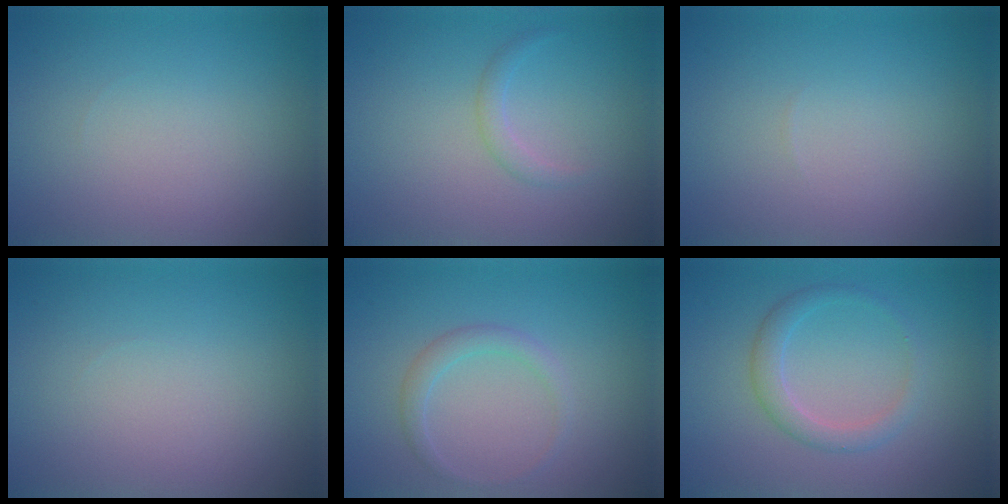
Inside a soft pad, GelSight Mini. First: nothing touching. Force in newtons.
{"total": 1.0, "press": 1.0, "slide": 0.1}
{"total": 0.0}
{"total": 0.0}
{"total": 1.6, "press": 1.6, "slide": 0.1}
{"total": 2.1, "press": 2.1, "slide": 0.1}